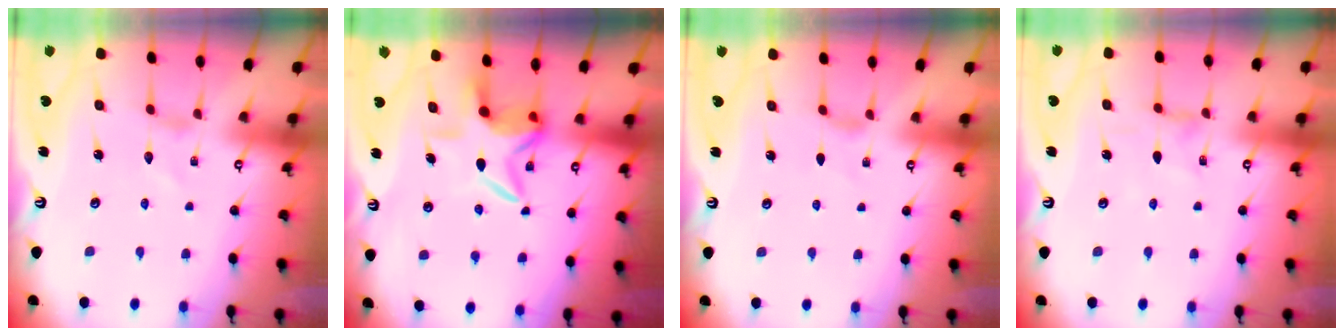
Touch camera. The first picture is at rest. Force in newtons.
{"total": 9.1, "press": 9.0, "slide": 1.4}
{"total": 1.2, "press": 1.2, "slide": 0.4}
{"total": 0.7, "press": 0.7, "slide": 0.3}